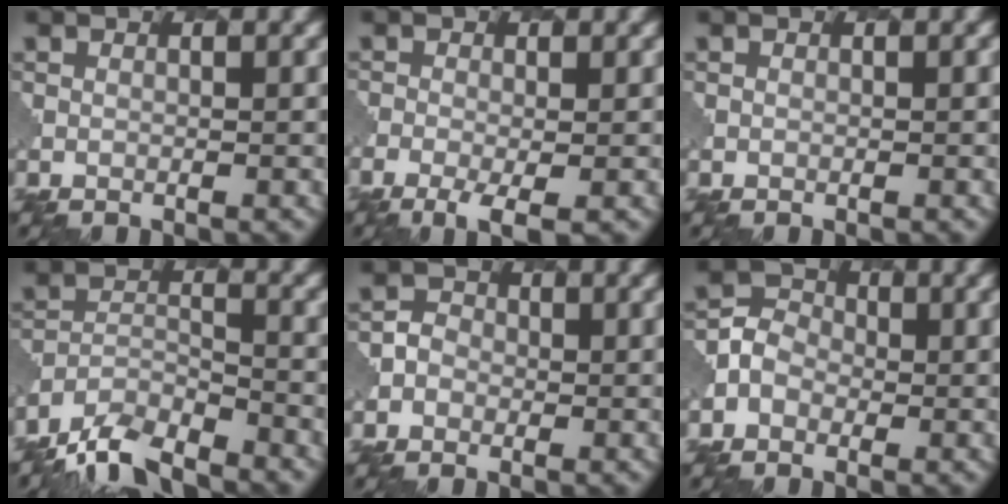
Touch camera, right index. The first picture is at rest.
{"total": 3.1, "force": [-1.7, 0.9, 2.4], "torque": [-0.049, -0.007, -0.032]}
{"total": 0.0}
{"total": 6.6, "force": [-6.1, 1.7, 2.0], "torque": [-0.043, -0.014, -0.112]}
{"total": 1.8, "force": [-0.5, 1.7, 0.2], "torque": [0.012, 0.008, -0.014]}
{"total": 2.5, "force": [-0.7, 2.2, 0.9], "torque": [-0.015, 0.004, -0.018]}